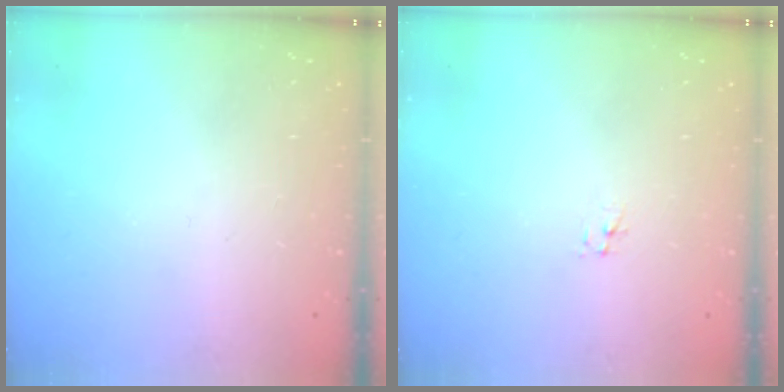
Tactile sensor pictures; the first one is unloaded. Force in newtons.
{"total": 1.9, "press": 1.9, "slide": 0.2}